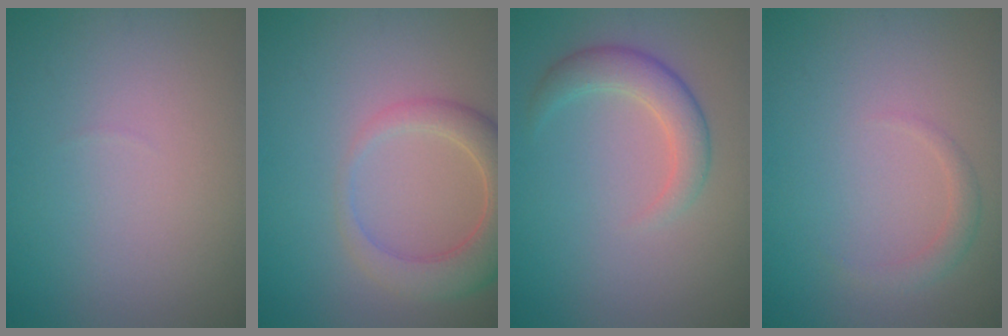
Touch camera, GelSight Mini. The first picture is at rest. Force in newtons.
{"total": 4.9, "press": 4.9, "slide": 0.5}
{"total": 3.1, "press": 3.1, "slide": 0.1}
{"total": 1.3, "press": 1.3, "slide": 0.1}